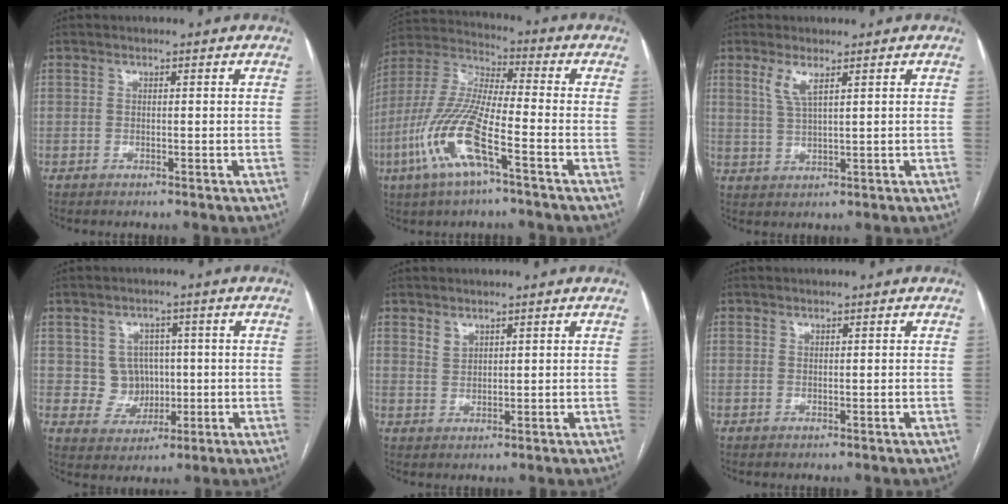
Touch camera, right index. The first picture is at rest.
{"total": 14.3, "force": [-6.0, 2.4, 12.8], "torque": [-0.281, -0.009, -0.118]}
{"total": 3.5, "force": [1.9, 0.4, 2.9], "torque": [-0.066, -0.001, 0.045]}
{"total": 5.6, "force": [0.6, 5.4, 1.6], "torque": [-0.019, 0.016, 0.021]}
{"total": 2.0, "force": [1.6, 0.9, 0.6], "torque": [-0.009, -0.001, 0.034]}
{"total": 0.0}